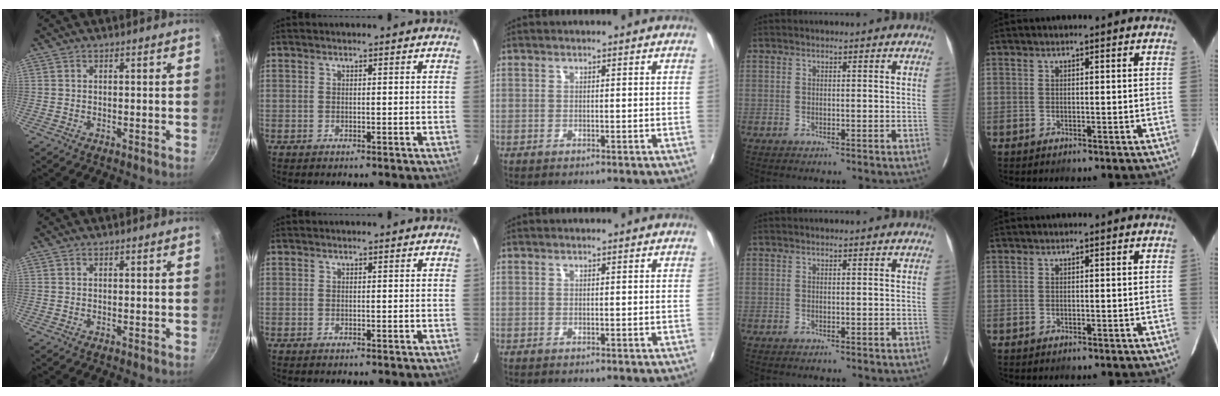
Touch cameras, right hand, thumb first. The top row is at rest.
{}